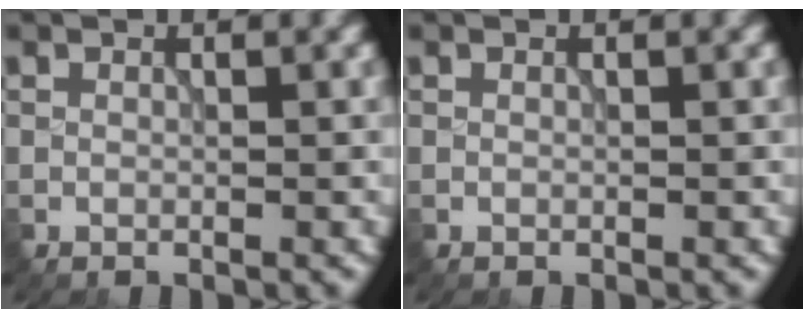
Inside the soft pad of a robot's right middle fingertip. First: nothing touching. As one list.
[{"total": 0.0}]